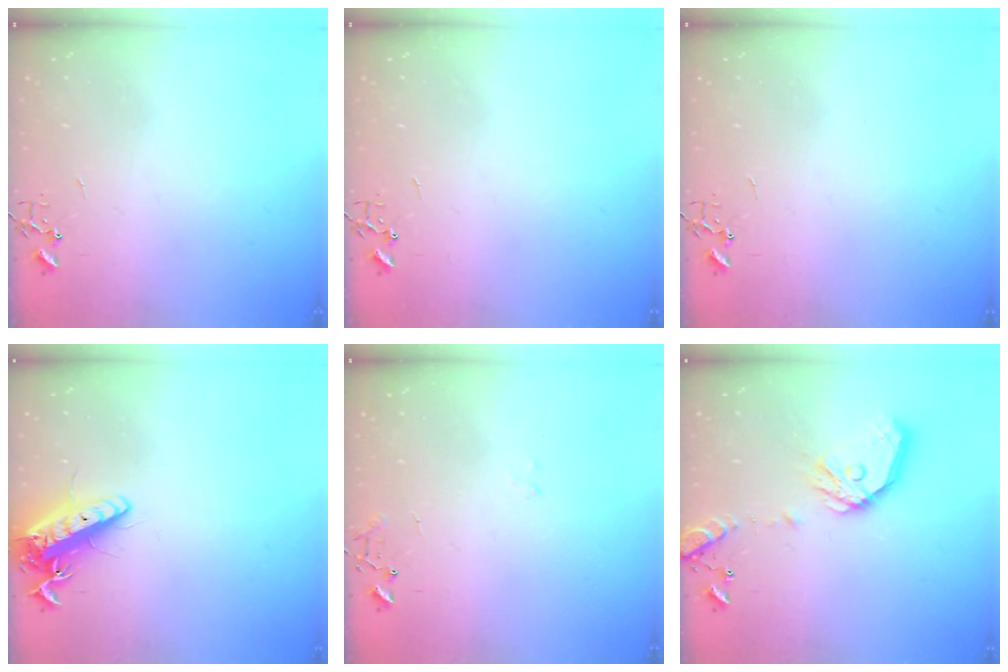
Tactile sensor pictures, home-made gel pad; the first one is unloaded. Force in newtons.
{"total": 0.0}
{"total": 0.0}
{"total": 14.5, "press": 14.2, "slide": 2.8}
{"total": 8.0, "press": 8.0, "slide": 0.9}
{"total": 15.7, "press": 15.4, "slide": 2.5}